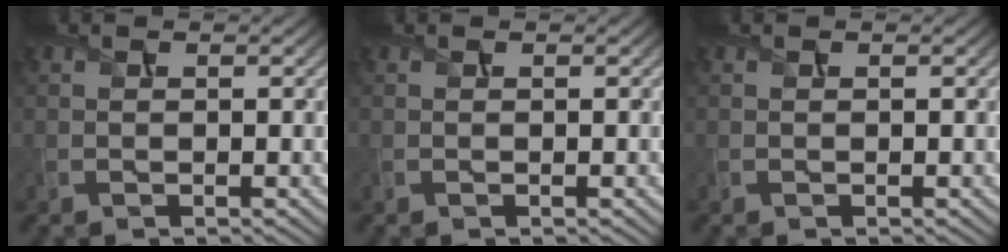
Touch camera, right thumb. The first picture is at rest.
{"total": 0.0}
{"total": 0.0}